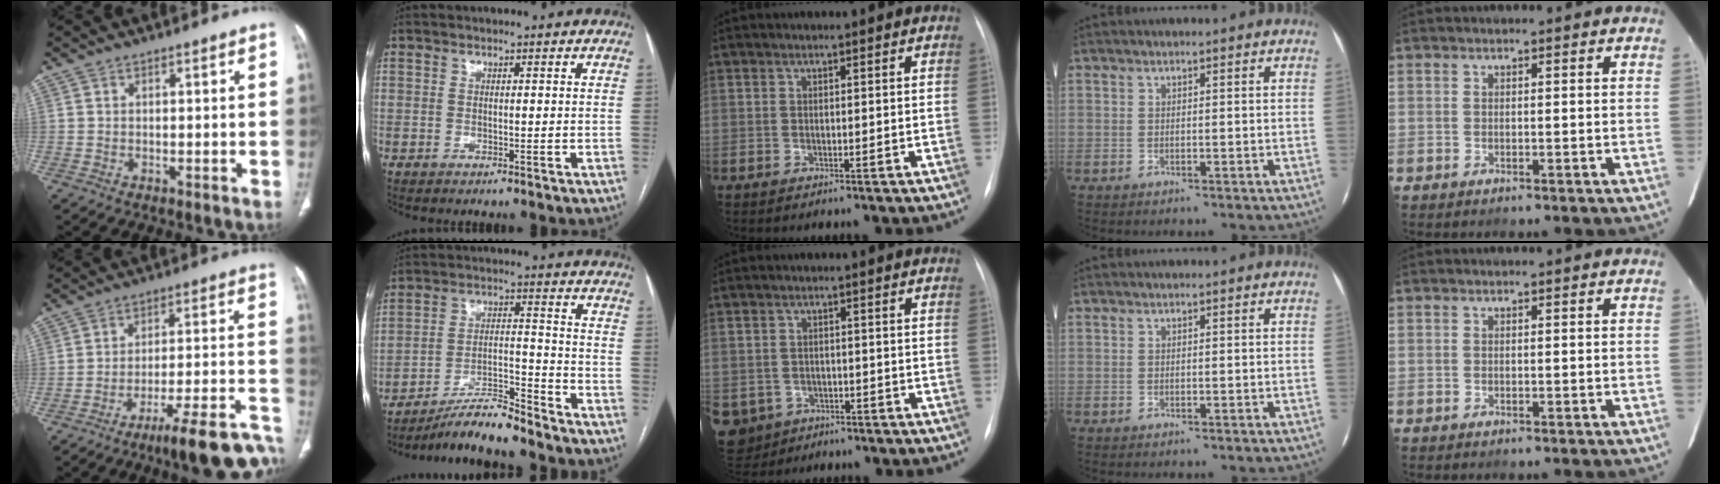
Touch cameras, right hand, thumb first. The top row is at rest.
{"thumb": {"total": 18.7, "force": [-12.3, 3.4, 13.6], "torque": [-0.144, 0.086, -0.179]}, "index": {"total": 9.0, "force": [-8.2, 0.3, 3.6], "torque": [-0.057, 0.001, -0.144]}, "middle": {"total": 9.0, "force": [-4.2, 7.8, 1.9], "torque": [-0.069, 0.003, -0.053]}}